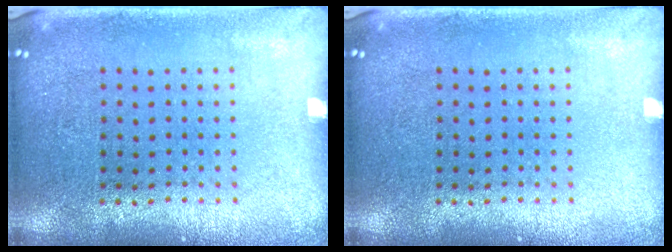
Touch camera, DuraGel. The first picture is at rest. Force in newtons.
{"total": 0.0}